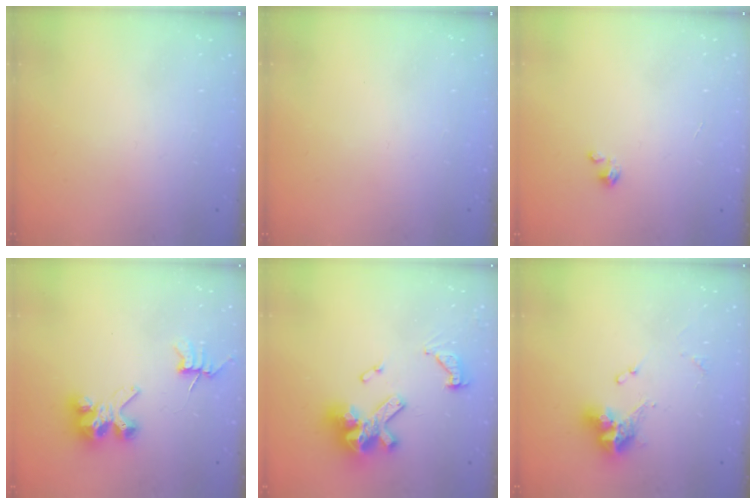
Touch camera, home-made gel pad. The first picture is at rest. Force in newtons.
{"total": 0.0}
{"total": 2.3, "press": 2.3, "slide": 0.2}
{"total": 7.6, "press": 7.5, "slide": 0.8}
{"total": 15.7, "press": 15.7, "slide": 1.5}
{"total": 11.8, "press": 11.8, "slide": 1.3}